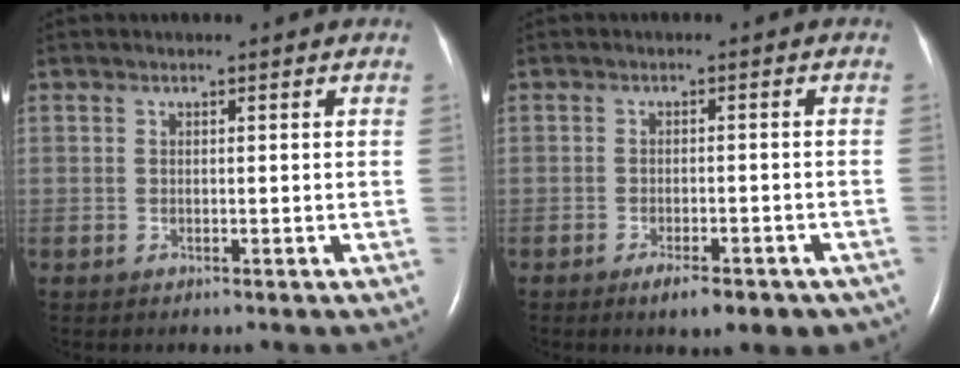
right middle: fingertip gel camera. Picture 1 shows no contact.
{"total": 7.1, "force": [-5.1, 2.3, 4.3], "torque": [-0.043, -0.003, -0.063]}